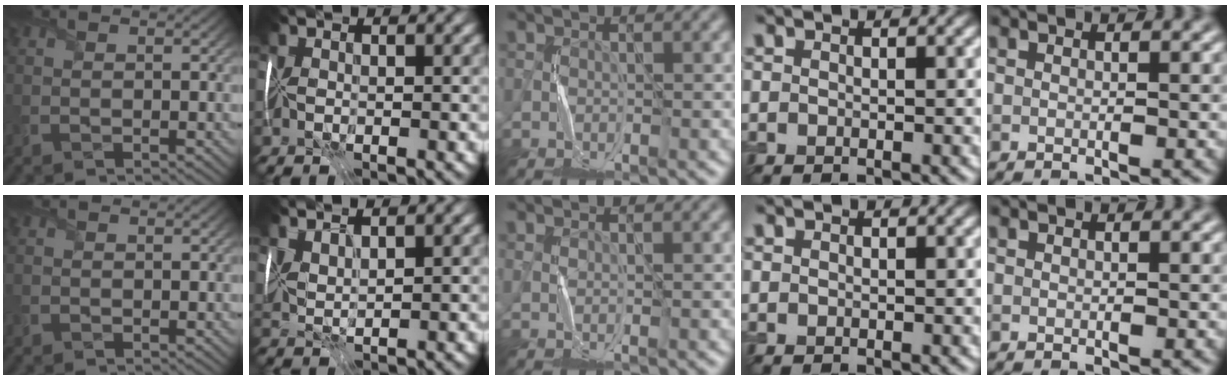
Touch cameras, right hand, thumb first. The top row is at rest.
{"index": {"total": 1.6, "force": [1.4, -0.6, 0.6], "torque": [-0.027, -0.001, 0.037]}, "middle": {"total": 0.7, "force": [0.3, 0.2, 0.6], "torque": [-0.015, -0.004, 0.008]}}